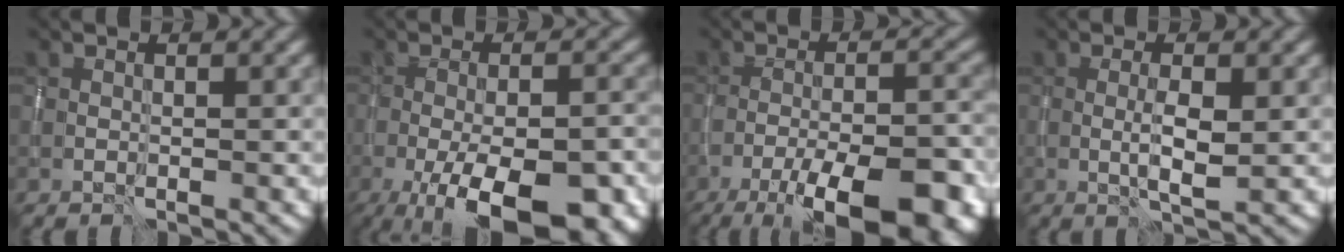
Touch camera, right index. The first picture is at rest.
{"total": 12.2, "force": [-5.7, 4.3, 9.8], "torque": [-0.138, -0.007, -0.091]}
{"total": 12.6, "force": [-7.4, 3.7, 9.4], "torque": [-0.153, -0.006, -0.111]}
{"total": 2.5, "force": [-0.4, 0.4, 2.4], "torque": [-0.044, -0.002, -0.004]}